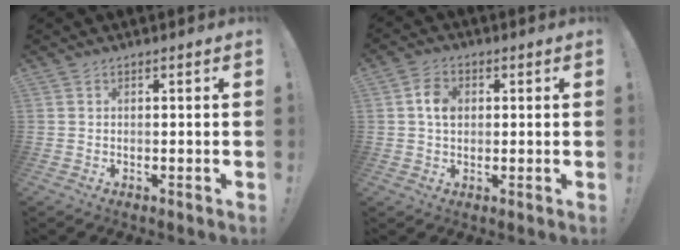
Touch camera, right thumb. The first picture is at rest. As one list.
[{"total": 6.1, "force": [1.0, 4.6, 4.0], "torque": [-0.055, 0.006, 0.018]}]